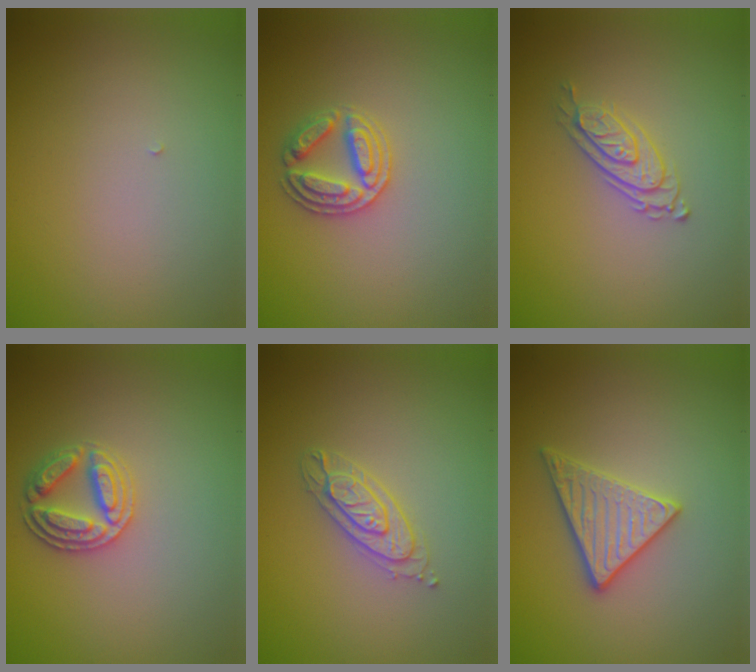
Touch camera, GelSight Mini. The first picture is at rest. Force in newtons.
{"total": 2.8, "press": 2.7, "slide": 0.4}
{"total": 2.7, "press": 2.0, "slide": 1.8}
{"total": 2.9, "press": 2.9, "slide": 0.5}
{"total": 2.2, "press": 2.1, "slide": 0.4}
{"total": 3.0, "press": 2.9, "slide": 0.6}